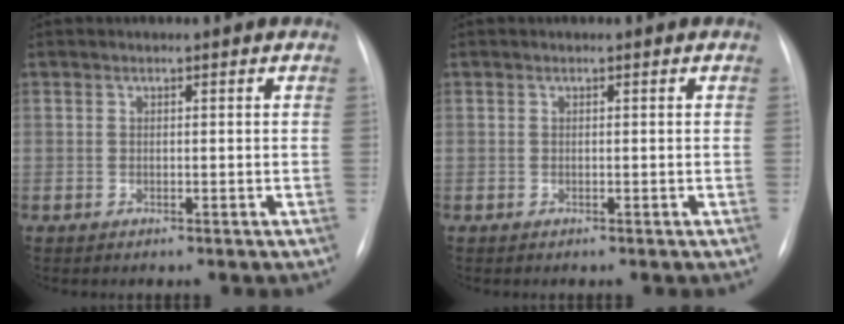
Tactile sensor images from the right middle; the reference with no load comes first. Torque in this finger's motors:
{"motor_torque": [-0.41, 0.15, -0.02, -0.01]}